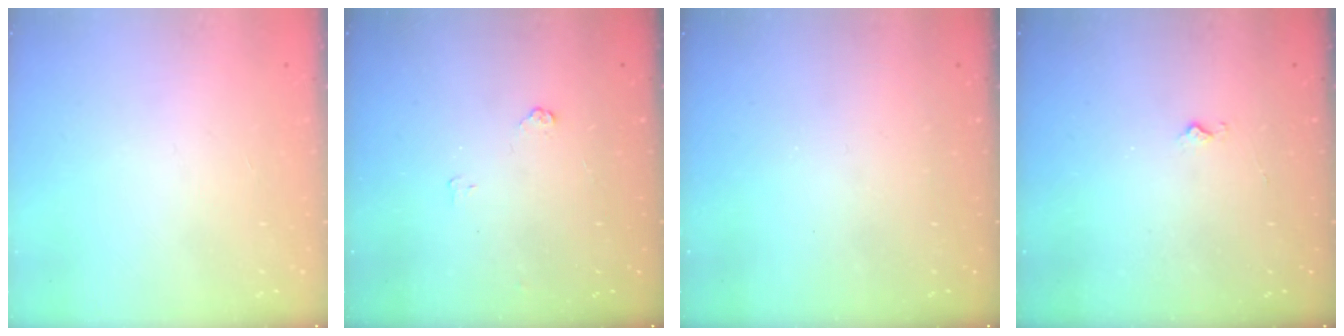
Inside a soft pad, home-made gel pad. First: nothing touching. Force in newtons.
{"total": 3.6, "press": 3.6, "slide": 0.4}
{"total": 0.0}
{"total": 3.1, "press": 3.1, "slide": 0.3}